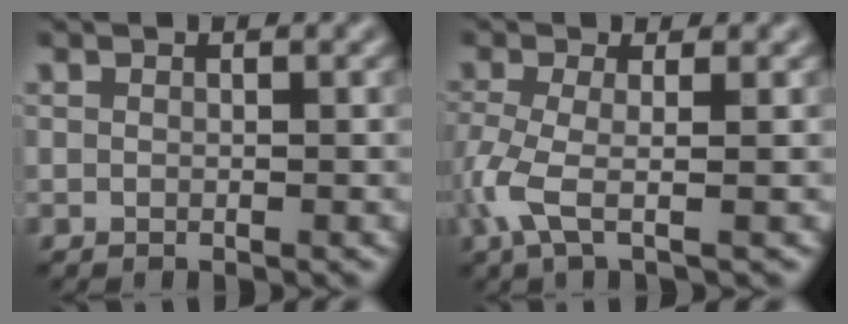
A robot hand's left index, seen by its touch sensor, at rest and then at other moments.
{"total": 3.7, "force": [-1.3, 0.7, 3.4], "torque": [-0.090, -0.009, -0.034]}